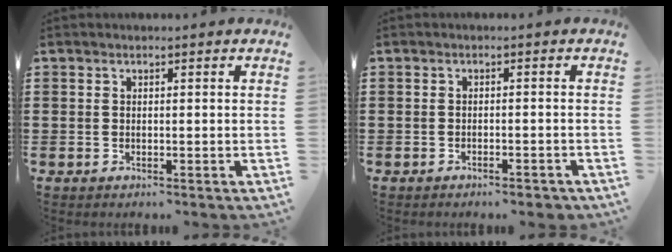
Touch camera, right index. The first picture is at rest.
{"total": 1.3, "force": [-1.1, -0.1, 0.7], "torque": [-0.017, -0.005, -0.020]}